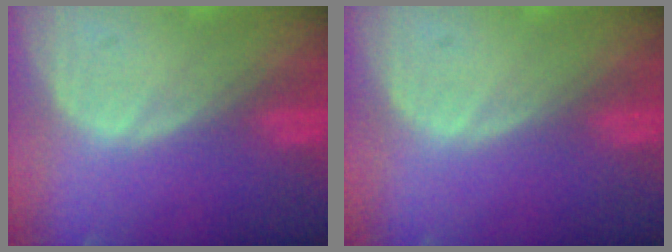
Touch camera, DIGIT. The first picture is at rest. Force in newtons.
{"total": 0.0}